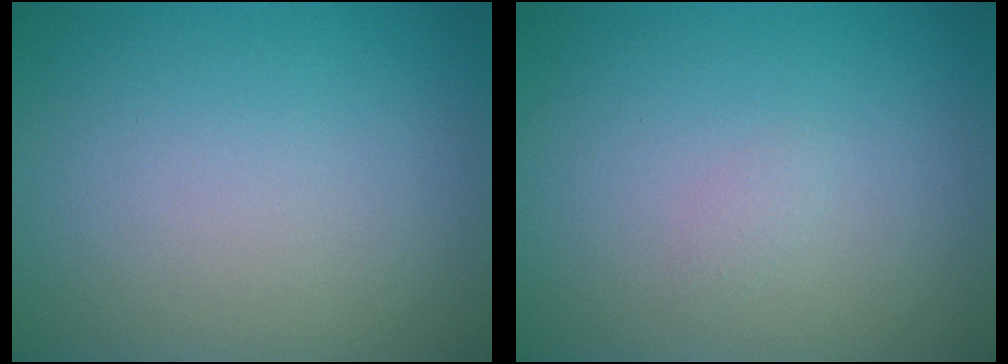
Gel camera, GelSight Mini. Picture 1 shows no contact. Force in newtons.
{"total": 0.6, "press": 0.6, "slide": 0.1}